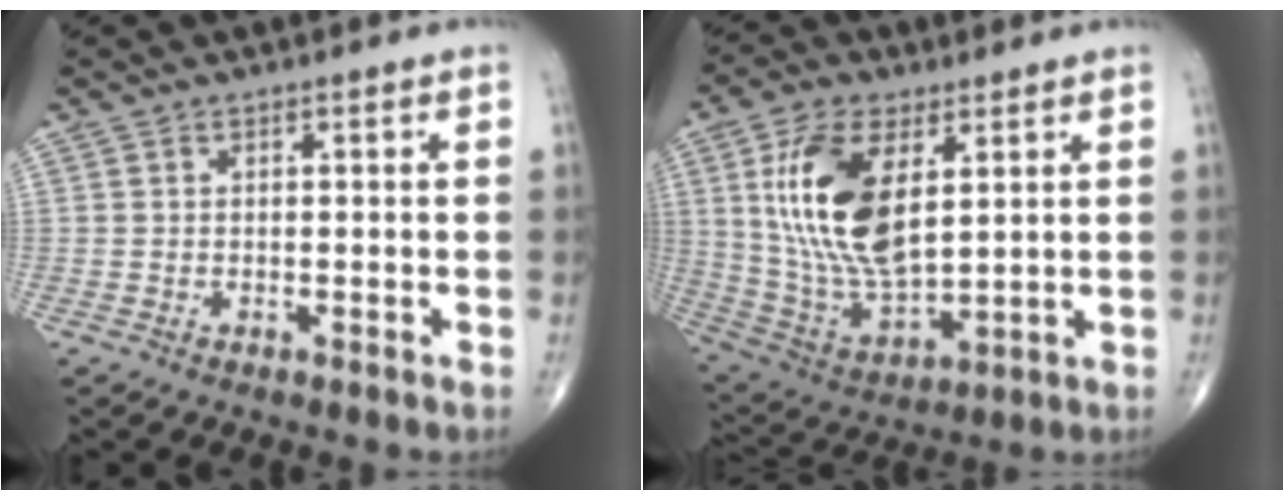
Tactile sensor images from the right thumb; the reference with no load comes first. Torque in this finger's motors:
{"motor_torque": [0.30, 3.73, 1.96, 0.46, 0.64]}